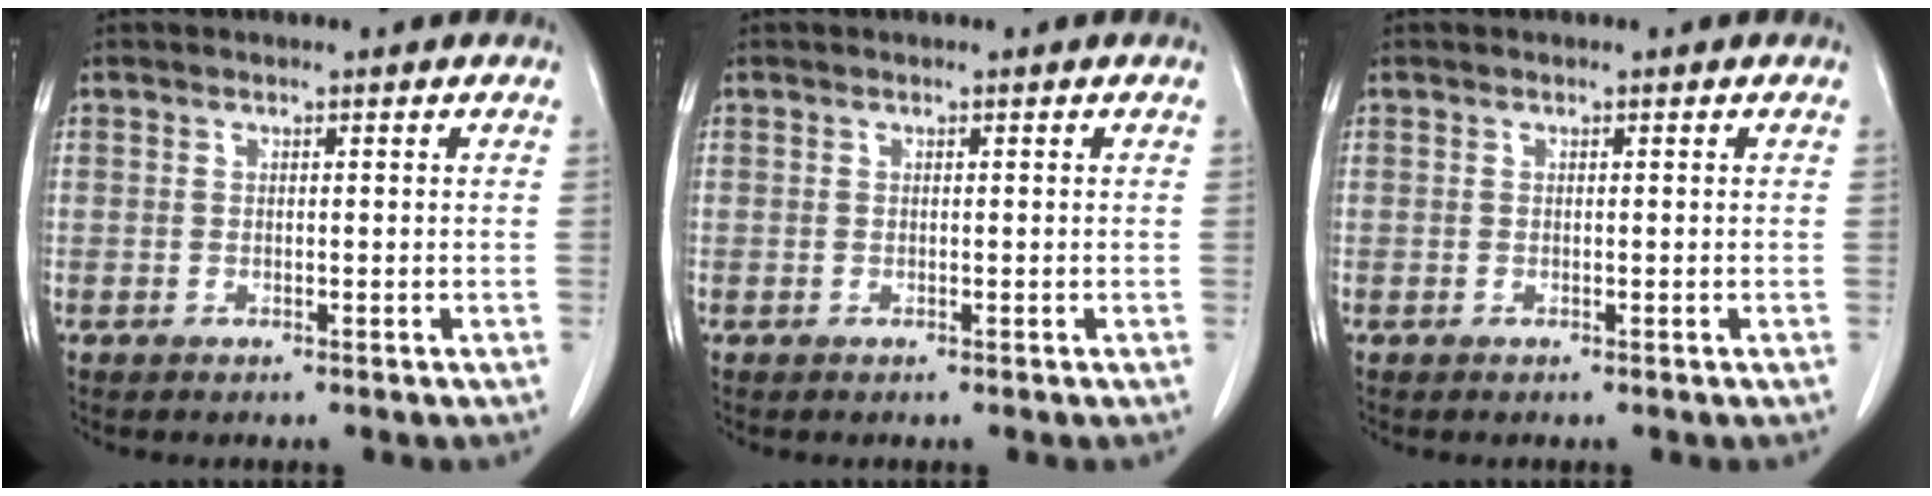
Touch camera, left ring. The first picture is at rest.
{"total": 0.0}
{"total": 0.0}